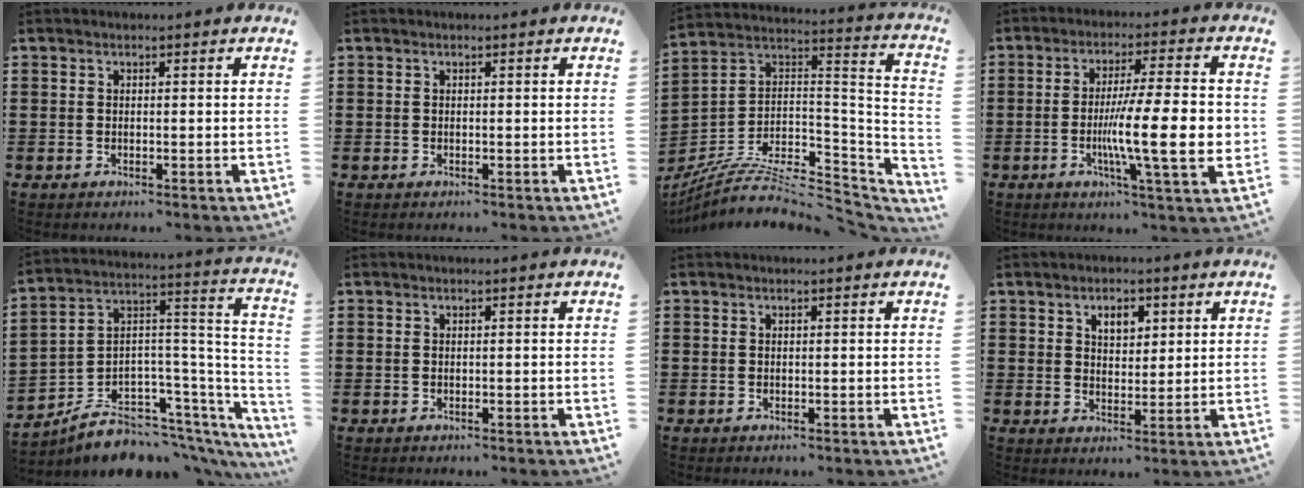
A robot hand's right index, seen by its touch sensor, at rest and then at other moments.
{"total": 0.0}
{"total": 8.1, "force": [-6.4, 2.3, 4.4], "torque": [-0.082, -0.008, -0.123]}
{"total": 14.3, "force": [-1.9, 2.1, 14.1], "torque": [-0.240, -0.013, -0.037]}
{"total": 6.6, "force": [-4.0, 4.6, 2.6], "torque": [-0.061, -0.011, -0.069]}
{"total": 0.0}
{"total": 0.0}
{"total": 3.5, "force": [1.8, 2.1, 2.1], "torque": [-0.034, 0.004, 0.027]}